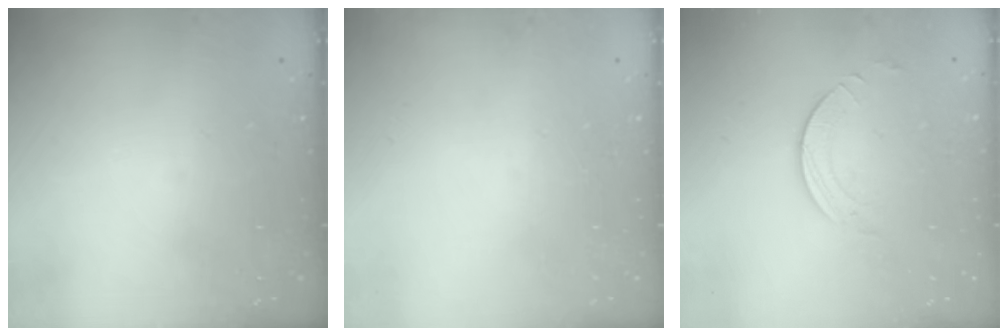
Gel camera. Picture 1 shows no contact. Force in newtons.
{"total": 0.0}
{"total": 2.7, "press": 2.7, "slide": 0.2}